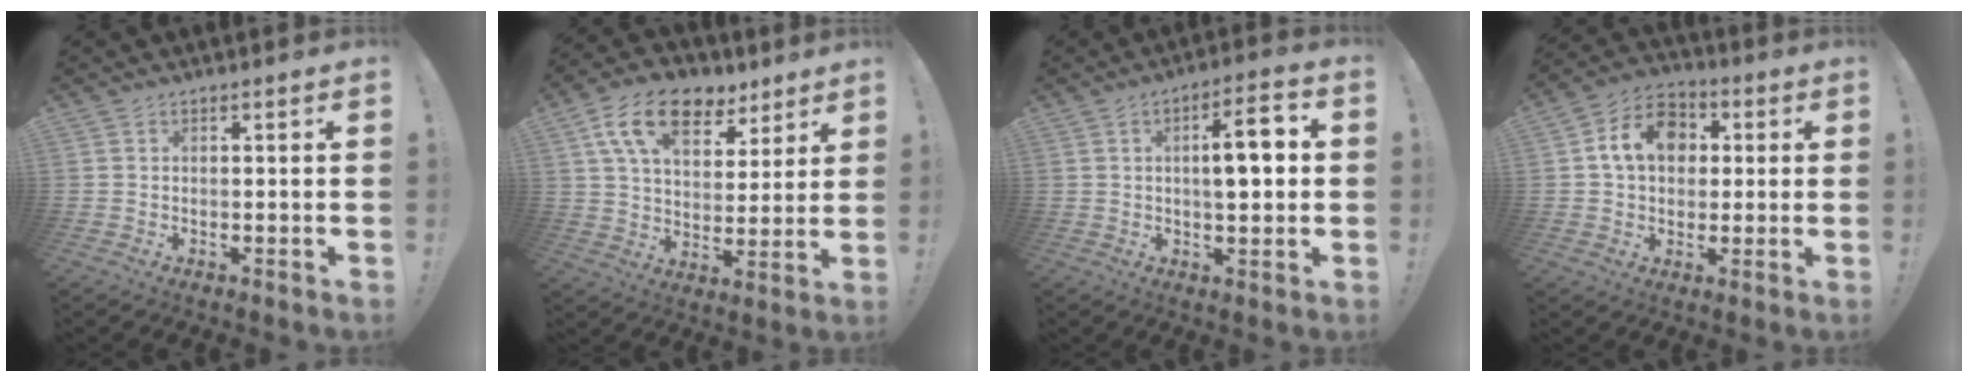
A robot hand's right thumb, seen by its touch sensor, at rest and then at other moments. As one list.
[{"total": 16.3, "force": [9.1, 9.6, 9.5], "torque": [-0.167, -0.037, 0.167]}, {"total": 9.4, "force": [0.8, 3.1, 8.8], "torque": [-0.127, 0.005, 0.005]}, {"total": 13.3, "force": [3.1, 10.5, 7.6], "torque": [-0.114, 0.013, 0.062]}]